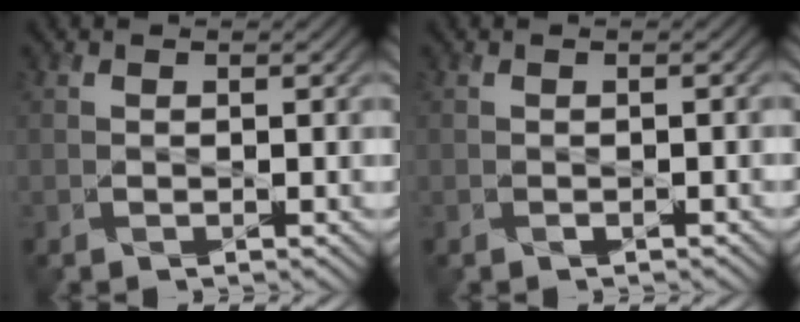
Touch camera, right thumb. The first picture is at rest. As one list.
[{"total": 0.7, "force": [-0.5, 0.1, 0.5], "torque": [-0.009, -0.002, -0.007]}]